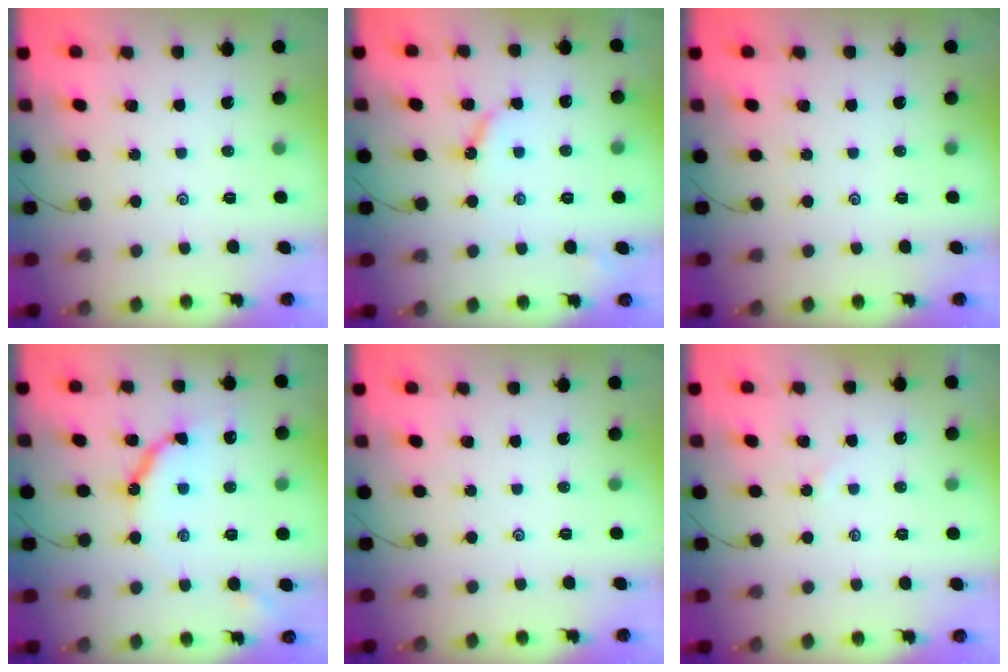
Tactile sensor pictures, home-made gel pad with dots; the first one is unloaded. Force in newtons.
{"total": 5.1, "press": 5.1, "slide": 0.5}
{"total": 0.0}
{"total": 9.6, "press": 9.5, "slide": 0.9}
{"total": 0.0}
{"total": 1.3, "press": 1.3, "slide": 0.3}